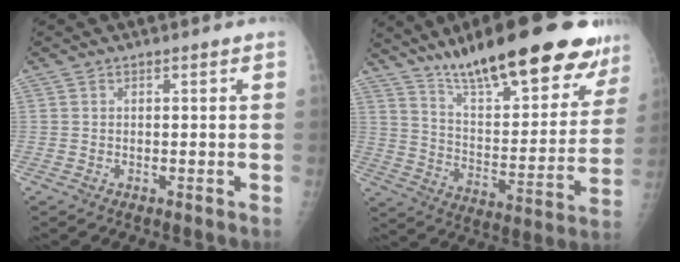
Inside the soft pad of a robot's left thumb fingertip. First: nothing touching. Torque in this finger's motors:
{"motor_torque": [1.81, 1.83, 1.49, -1.28, 0.12]}